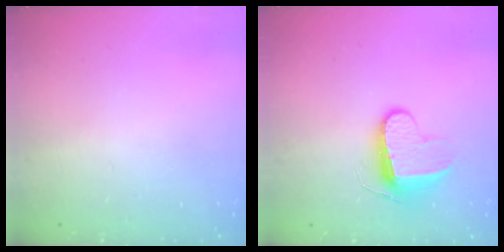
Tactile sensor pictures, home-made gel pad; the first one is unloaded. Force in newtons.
{"total": 9.0, "press": 9.0, "slide": 0.4}